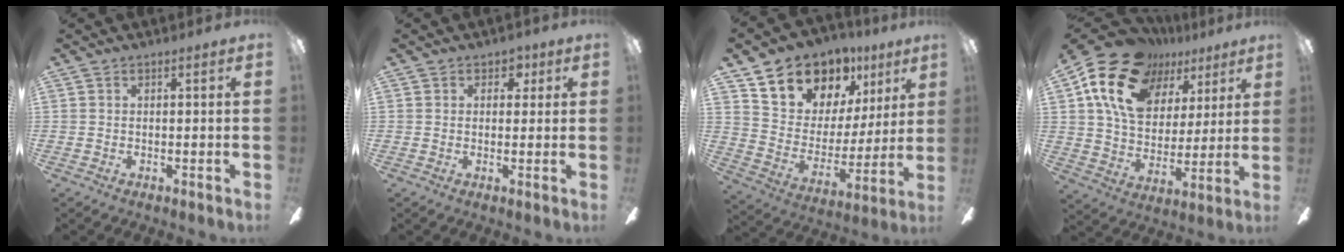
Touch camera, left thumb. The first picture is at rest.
{"total": 2.9, "force": [1.4, 2.4, 1.1], "torque": [0.000, -0.001, 0.021]}
{"total": 15.7, "force": [11.7, 9.7, 4.1], "torque": [-0.087, -0.083, 0.219]}
{"total": 20.5, "force": [11.4, 13.4, 10.6], "torque": [-0.206, -0.046, 0.209]}